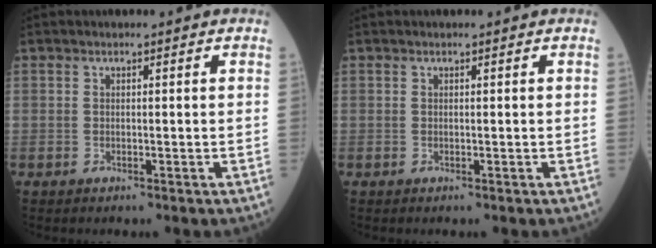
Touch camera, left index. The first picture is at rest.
{"total": 0.0}